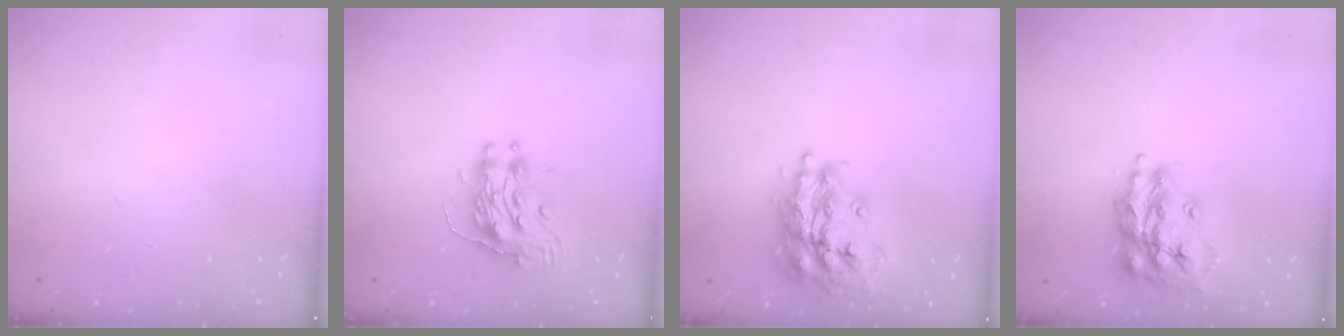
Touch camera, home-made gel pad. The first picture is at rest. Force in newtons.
{"total": 9.8, "press": 9.7, "slide": 0.8}
{"total": 17.7, "press": 17.6, "slide": 1.3}
{"total": 15.3, "press": 15.2, "slide": 1.4}